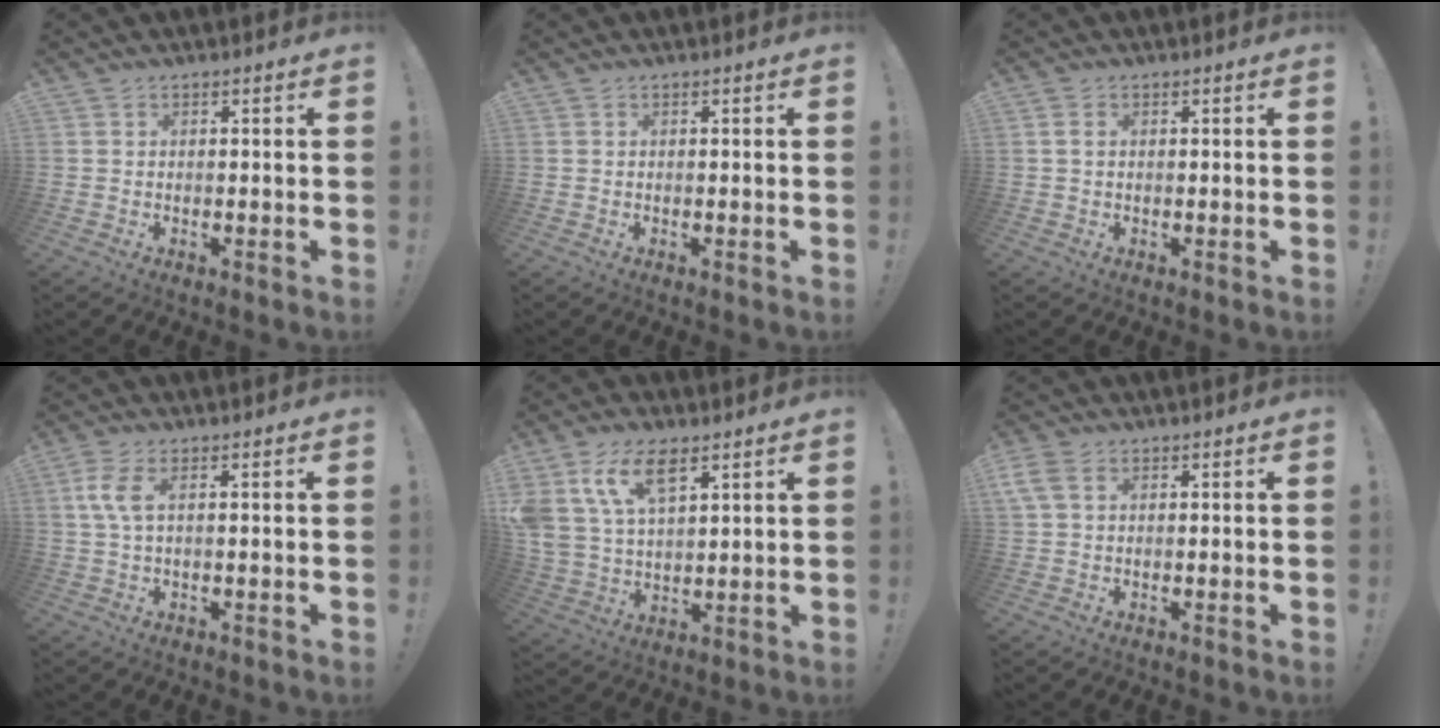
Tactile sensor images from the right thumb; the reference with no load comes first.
{"total": 0.0}
{"total": 1.3, "force": [0.4, 0.8, 1.0], "torque": [-0.015, 0.001, 0.007]}
{"total": 5.1, "force": [1.1, 1.8, 4.7], "torque": [-0.088, -0.003, 0.018]}
{"total": 13.1, "force": [7.3, 6.6, 8.6], "torque": [-0.179, -0.023, 0.136]}
{"total": 4.1, "force": [1.5, 2.2, 3.0], "torque": [-0.068, 0.006, 0.031]}